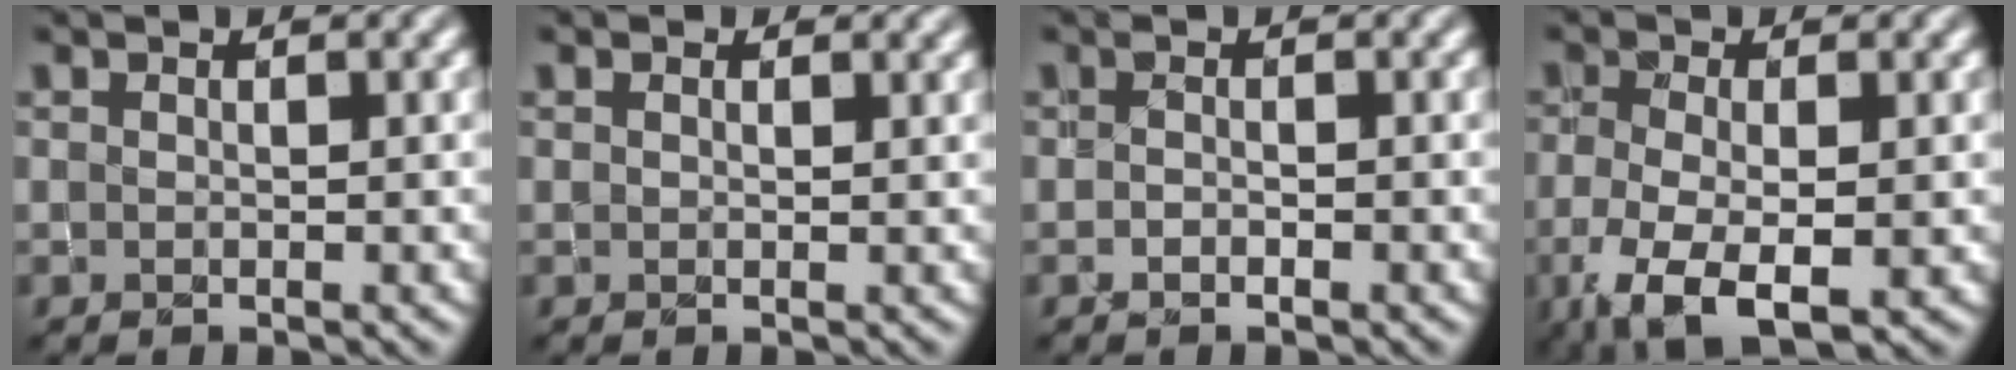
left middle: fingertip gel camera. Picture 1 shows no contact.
{"total": 1.0, "force": [0.7, 0.7, 0.4], "torque": [-0.007, 0.001, 0.010]}
{"total": 0.7, "force": [-0.4, 0.4, 0.5], "torque": [-0.009, 0.001, -0.007]}
{"total": 6.4, "force": [-2.6, 2.9, 5.0], "torque": [-0.118, -0.017, -0.044]}